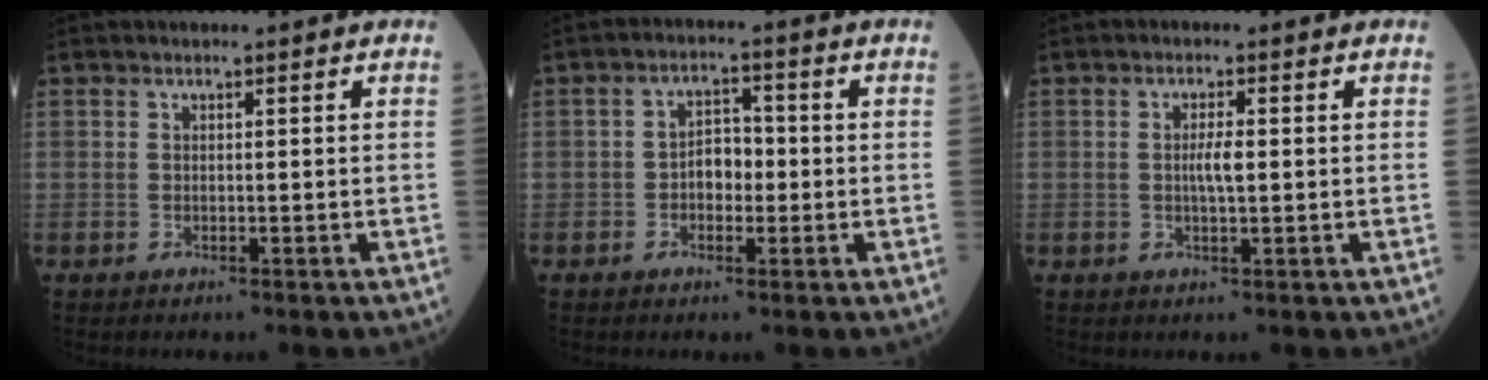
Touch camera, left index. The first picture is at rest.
{"total": 4.0, "force": [-1.0, 2.6, 3.0], "torque": [-0.048, 0.012, -0.021]}
{"total": 2.5, "force": [-0.2, 0.5, 2.5], "torque": [-0.049, -0.003, -0.004]}